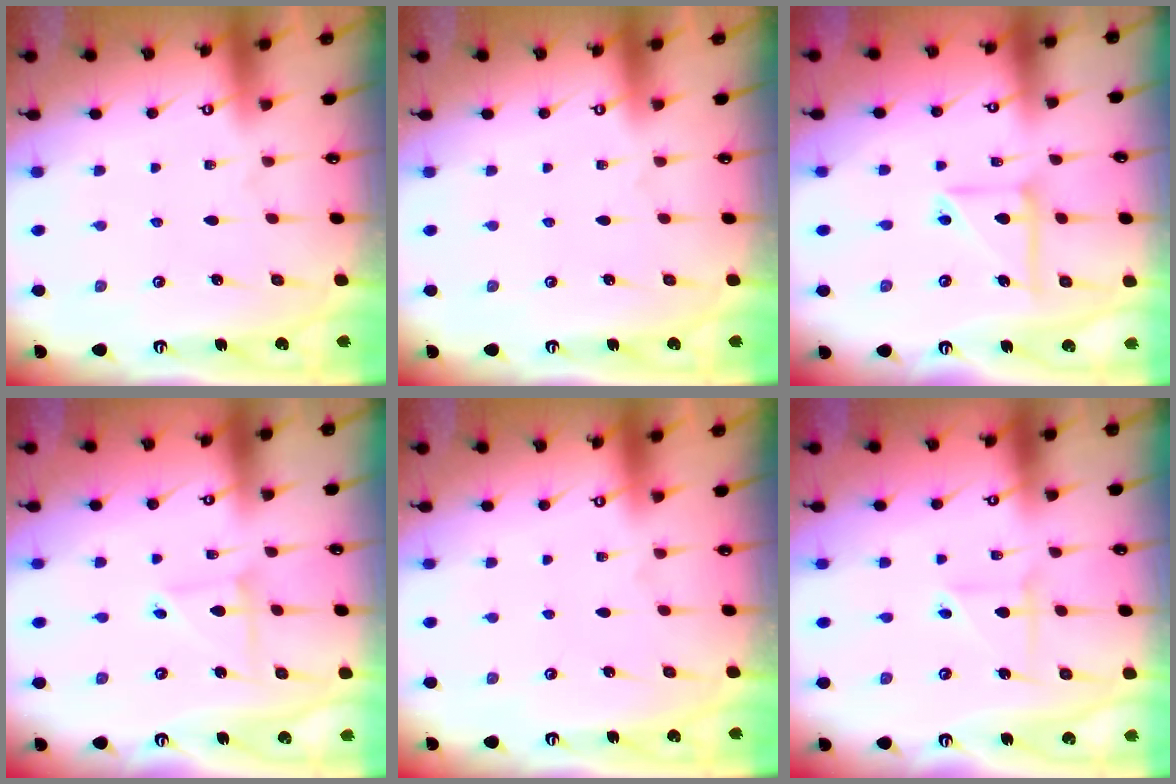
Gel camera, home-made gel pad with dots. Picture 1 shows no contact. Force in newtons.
{"total": 0.0}
{"total": 11.6, "press": 11.5, "slide": 1.3}
{"total": 3.9, "press": 3.9, "slide": 0.4}
{"total": 0.0}
{"total": 3.0, "press": 3.0, "slide": 0.5}